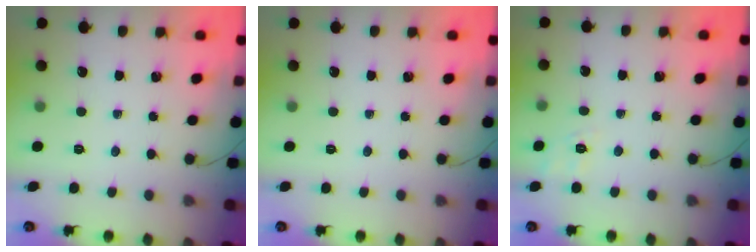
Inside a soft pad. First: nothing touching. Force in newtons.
{"total": 0.0}
{"total": 4.4, "press": 3.8, "slide": 2.2}